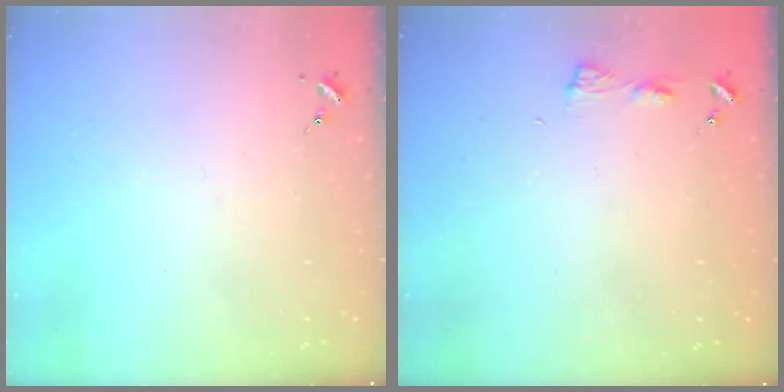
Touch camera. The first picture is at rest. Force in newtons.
{"total": 4.2, "press": 4.1, "slide": 0.4}